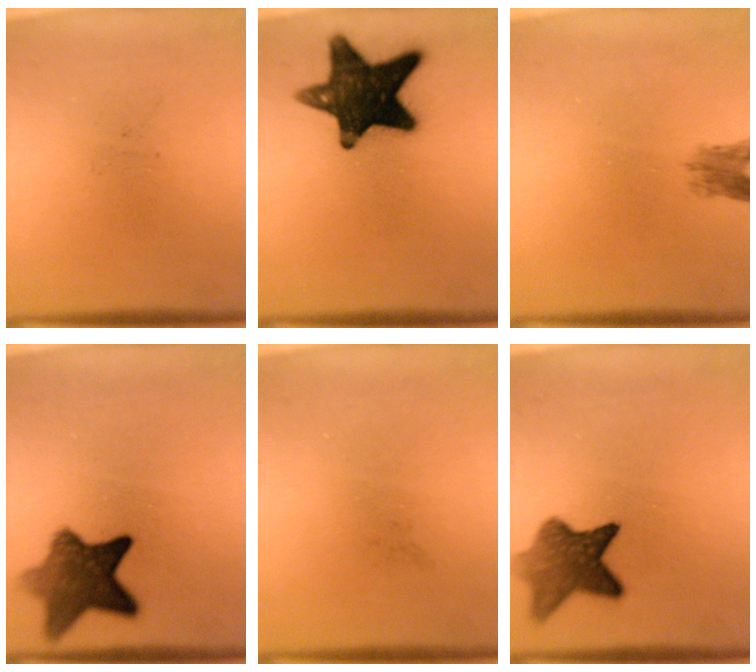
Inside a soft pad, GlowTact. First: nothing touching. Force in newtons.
{"total": 15.8}
{"total": 2.5}
{"total": 9.0}
{"total": 0.0}
{"total": 7.5}